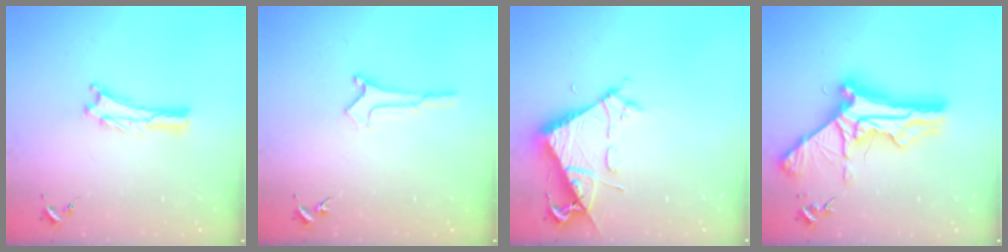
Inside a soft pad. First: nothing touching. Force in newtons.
{"total": 0.0}
{"total": 7.1, "press": 7.0, "slide": 0.8}
{"total": 10.3, "press": 10.3, "slide": 1.1}